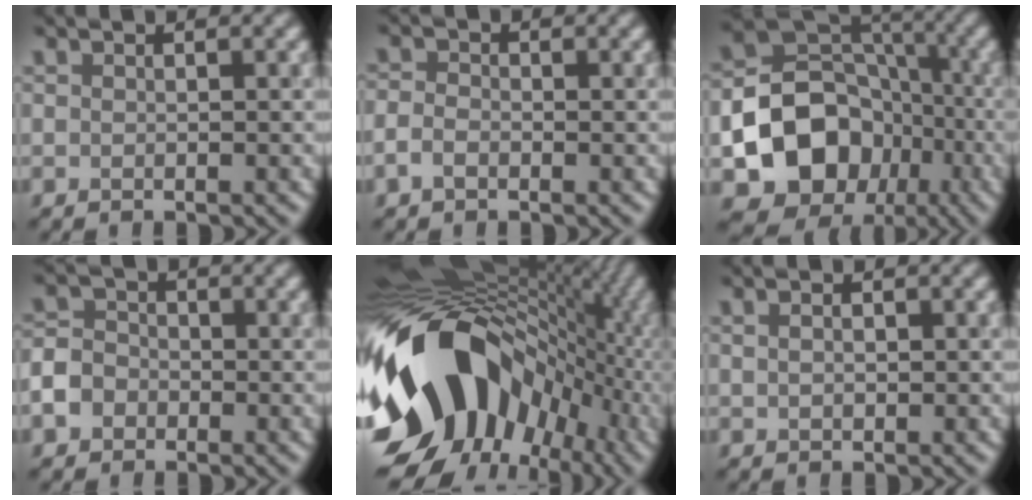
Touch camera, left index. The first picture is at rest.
{"total": 1.8, "force": [-0.8, 1.2, 1.0], "torque": [-0.021, 0.002, -0.022]}
{"total": 12.6, "force": [-4.1, 10.2, 6.1], "torque": [-0.100, -0.015, -0.083]}
{"total": 3.6, "force": [-1.6, 2.9, 1.4], "torque": [-0.019, -0.003, -0.036]}
{"total": 17.4, "force": [-2.1, 13.1, 11.3], "torque": [-0.198, 0.009, -0.048]}
{"total": 2.0, "force": [0.8, 1.3, 1.3], "torque": [-0.019, 0.015, 0.006]}